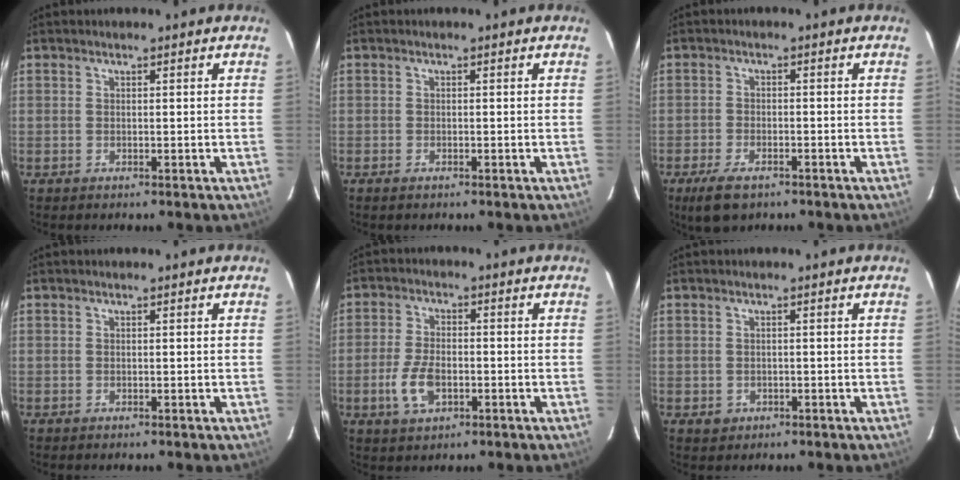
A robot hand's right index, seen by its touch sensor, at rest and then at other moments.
{"total": 0.9, "force": [-0.7, 0.3, 0.4], "torque": [-0.007, -0.003, -0.015]}
{"total": 6.3, "force": [-4.3, 2.8, 3.7], "torque": [-0.094, -0.013, -0.074]}
{"total": 0.0}
{"total": 7.3, "force": [-2.4, 4.0, 5.6], "torque": [-0.125, -0.001, -0.042]}
{"total": 1.9, "force": [-0.6, 1.7, 0.4], "torque": [-0.006, 0.000, -0.005]}